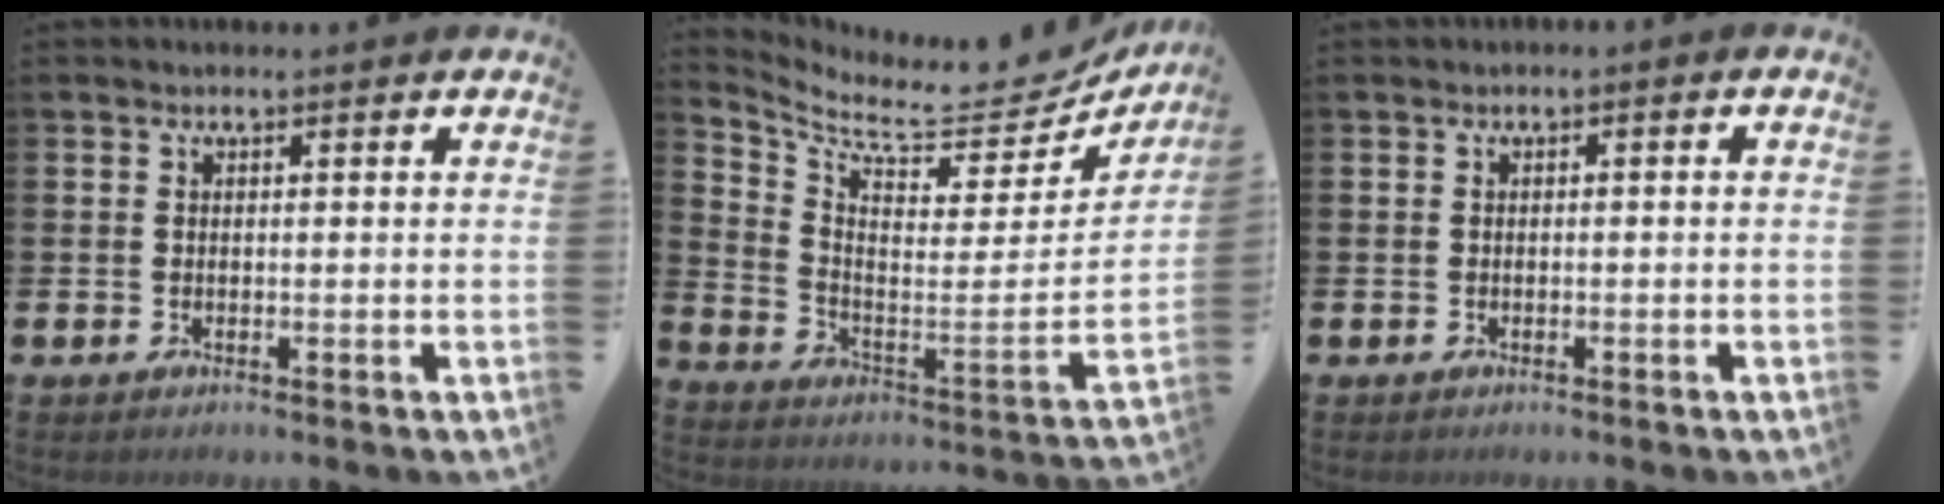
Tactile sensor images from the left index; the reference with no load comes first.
{"total": 7.9, "force": [6.9, 2.6, 3.0], "torque": [-0.067, -0.072, 0.110]}
{"total": 0.6, "force": [-0.6, 0.2, 0.1], "torque": [0.005, -0.005, -0.014]}